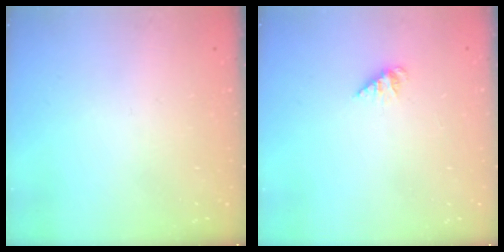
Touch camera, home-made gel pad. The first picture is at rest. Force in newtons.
{"total": 1.2, "press": 1.2, "slide": 0.1}